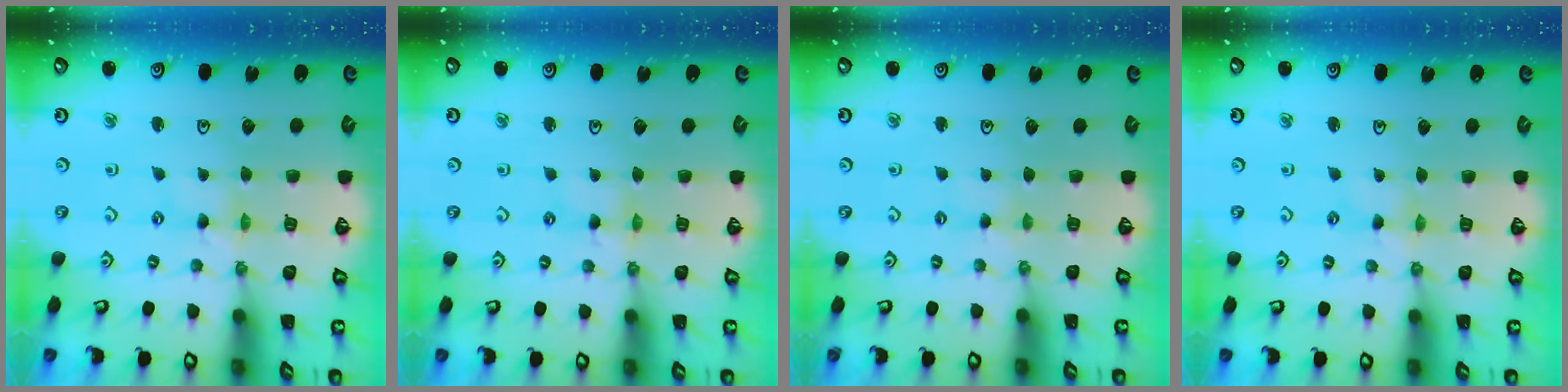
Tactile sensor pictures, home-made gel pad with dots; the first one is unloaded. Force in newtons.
{"total": 1.7, "press": 1.7, "slide": 0.2}
{"total": 1.8, "press": 1.7, "slide": 0.3}
{"total": 0.6, "press": 0.6, "slide": 0.2}